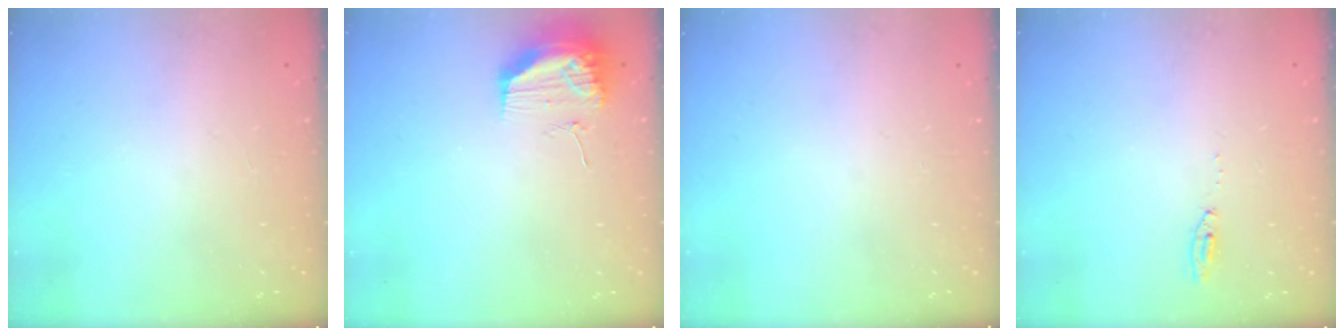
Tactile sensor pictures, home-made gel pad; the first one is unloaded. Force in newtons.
{"total": 17.0, "press": 13.3, "slide": 10.6}
{"total": 0.0}
{"total": 4.1, "press": 4.1, "slide": 0.4}